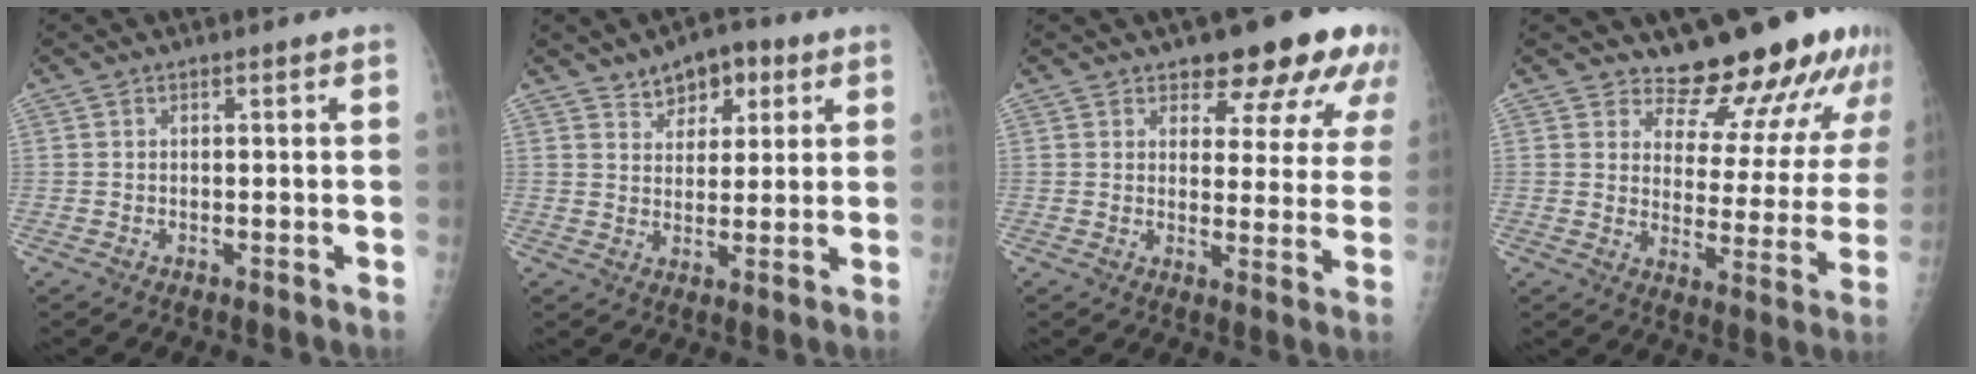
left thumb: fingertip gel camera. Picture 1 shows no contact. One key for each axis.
{"total": 7.5, "fx": 4.4, "fy": 4.7, "fz": 3.9, "tx": -0.023, "ty": -0.017, "tz": 0.065}
{"total": 13.5, "fx": 9.8, "fy": 5.8, "fz": 7.2, "tx": -0.034, "ty": -0.050, "tz": 0.105}
{"total": 15.8, "fx": 14.2, "fy": 5.0, "fz": 5.0, "tx": -0.016, "ty": -0.112, "tz": 0.176}